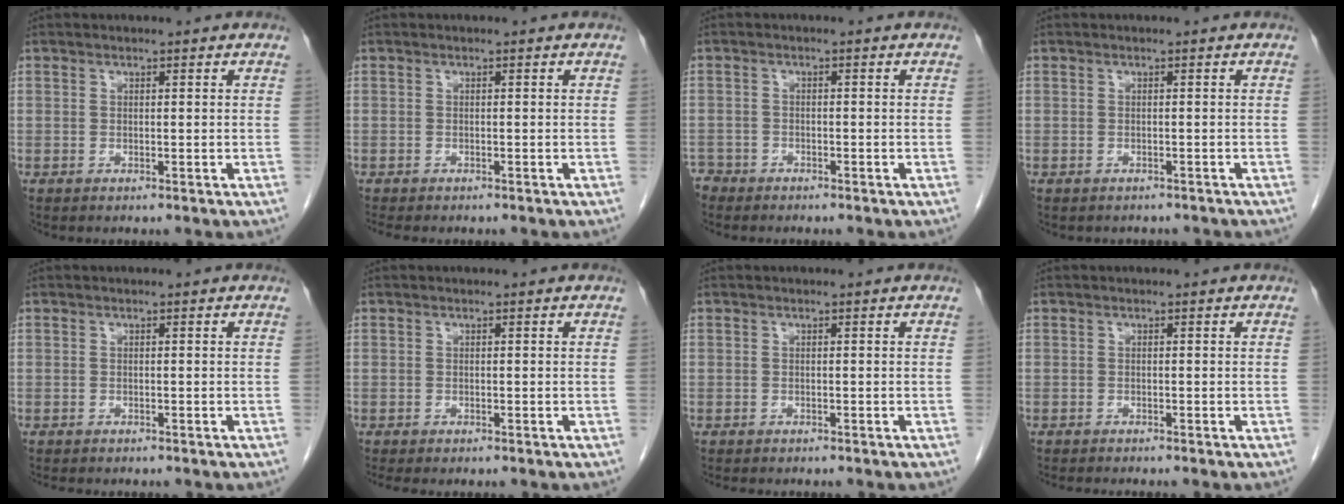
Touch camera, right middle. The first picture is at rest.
{"total": 3.4, "force": [-2.9, 0.9, 1.5], "torque": [-0.024, -0.009, -0.037]}
{"total": 3.0, "force": [-2.7, 1.3, 0.0], "torque": [-0.006, 0.001, -0.050]}
{"total": 3.1, "force": [-2.7, 1.3, 0.5], "torque": [-0.011, 0.000, -0.032]}
{"total": 3.0, "force": [-2.6, 0.9, 1.3], "torque": [-0.022, -0.008, -0.029]}
{"total": 2.7, "force": [-2.3, 0.7, 1.2], "torque": [-0.016, -0.007, -0.028]}
{"total": 3.2, "force": [-2.8, 0.9, 1.3], "torque": [-0.021, -0.008, -0.032]}
{"total": 3.4, "force": [-3.0, 0.1, 1.5], "torque": [-0.018, -0.005, -0.042]}